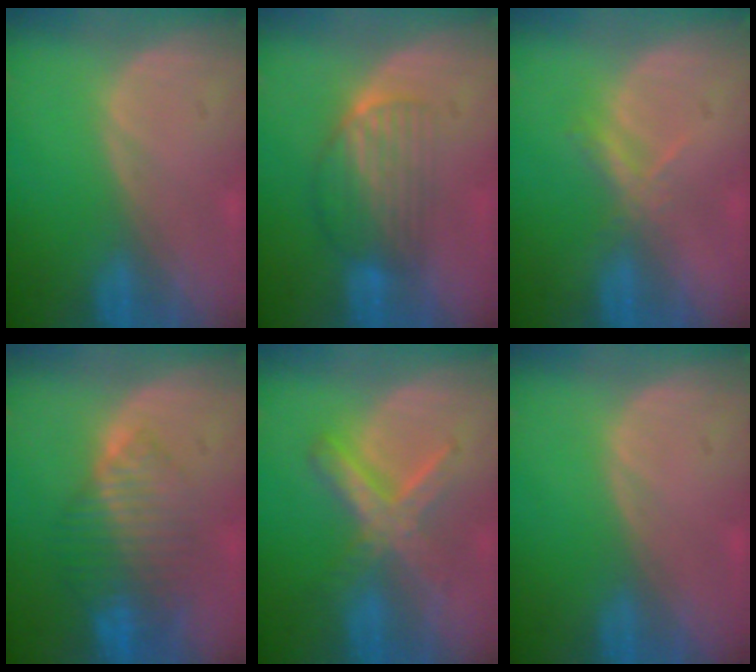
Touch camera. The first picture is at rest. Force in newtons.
{"total": 6.8, "press": 5.9, "slide": 3.4}
{"total": 2.6, "press": 2.5, "slide": 0.9}
{"total": 8.4, "press": 7.2, "slide": 4.3}
{"total": 6.4, "press": 6.4, "slide": 0.3}
{"total": 0.0}